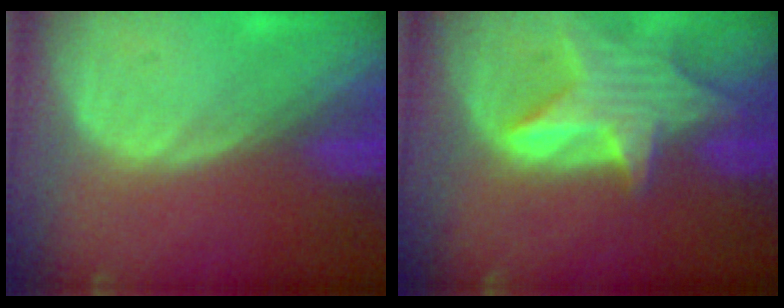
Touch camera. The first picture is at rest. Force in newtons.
{"total": 8.4, "press": 7.5, "slide": 3.7}